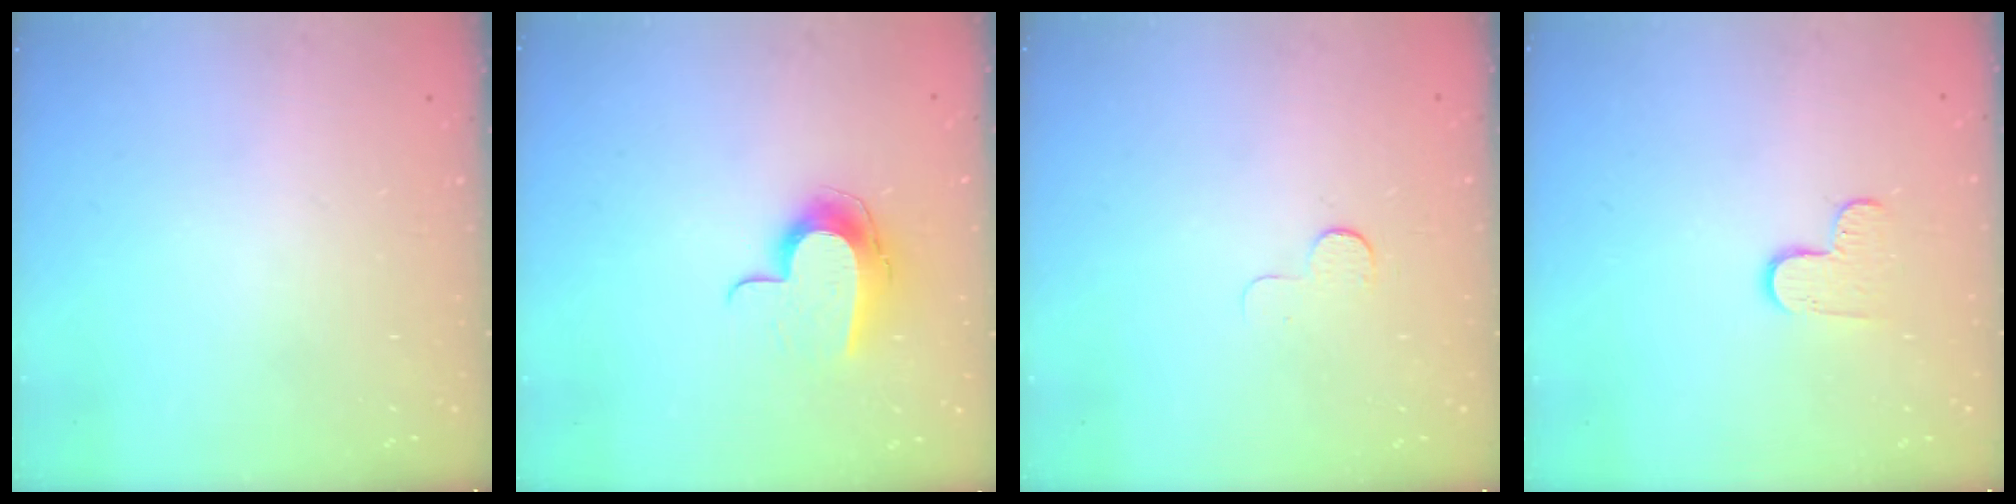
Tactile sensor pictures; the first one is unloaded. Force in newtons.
{"total": 10.9, "press": 10.9, "slide": 0.7}
{"total": 3.9, "press": 3.9, "slide": 0.4}
{"total": 6.1, "press": 6.1, "slide": 0.6}